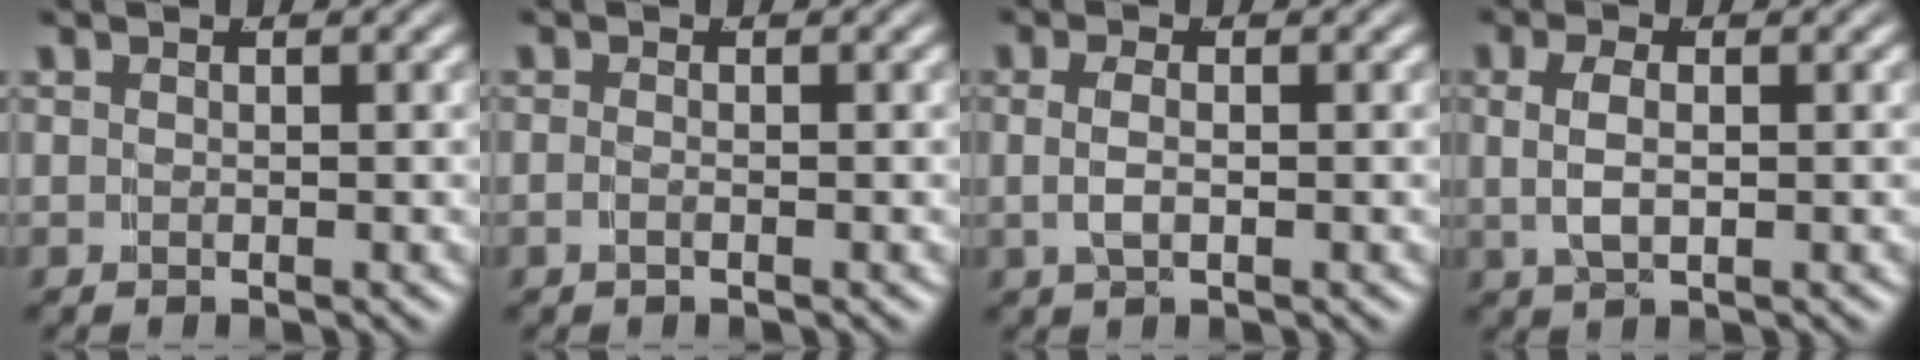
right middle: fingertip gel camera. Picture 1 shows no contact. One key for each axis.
{"total": 0.7, "fx": -0.5, "fy": 0.1, "fz": 0.5, "tx": -0.011, "ty": -0.002, "tz": -0.012}
{"total": 2.0, "fx": 0.0, "fy": 0.9, "fz": 1.8, "tx": -0.037, "ty": -0.001, "tz": -0.001}
{"total": 3.2, "fx": 0.5, "fy": 1.8, "fz": 2.7, "tx": -0.055, "ty": 0.004, "tz": 0.007}